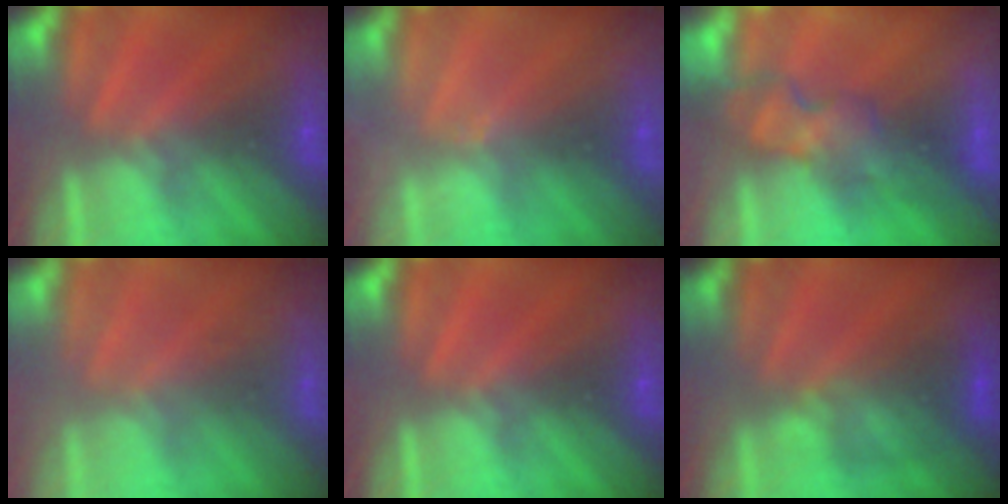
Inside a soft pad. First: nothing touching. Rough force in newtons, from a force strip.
{"total": 2.4}
{"total": 4.0}
{"total": 2.2}
{"total": 0.0}
{"total": 2.5}